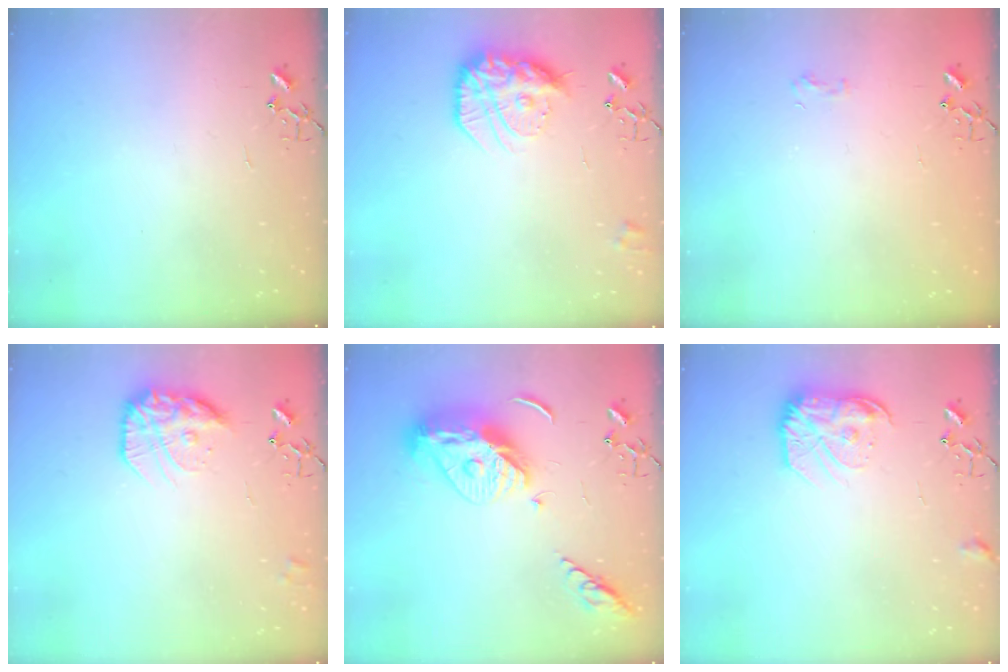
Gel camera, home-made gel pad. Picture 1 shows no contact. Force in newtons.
{"total": 17.3, "press": 17.2, "slide": 1.4}
{"total": 4.8, "press": 4.7, "slide": 0.8}
{"total": 15.4, "press": 15.4, "slide": 1.3}
{"total": 15.0, "press": 14.9, "slide": 1.3}
{"total": 13.6, "press": 13.6, "slide": 1.0}